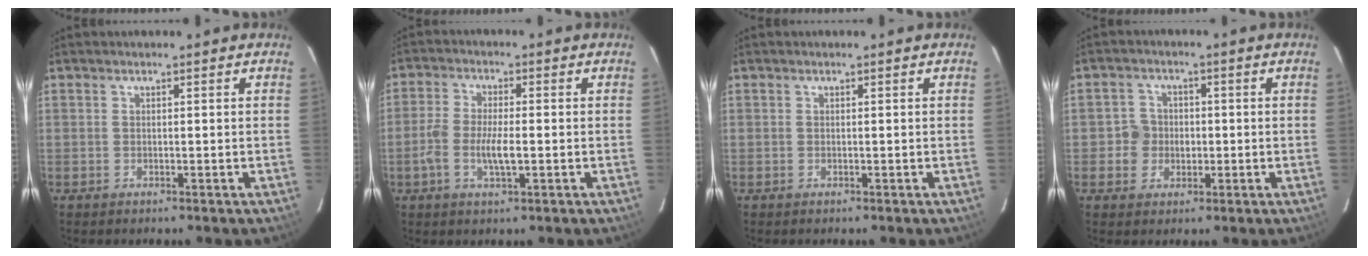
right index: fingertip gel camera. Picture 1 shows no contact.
{"total": 5.7, "force": [-1.5, 1.7, 5.2], "torque": [-0.112, 0.001, -0.033]}
{"total": 0.0}
{"total": 4.4, "force": [-0.5, 4.3, 0.7], "torque": [-0.007, 0.013, -0.012]}